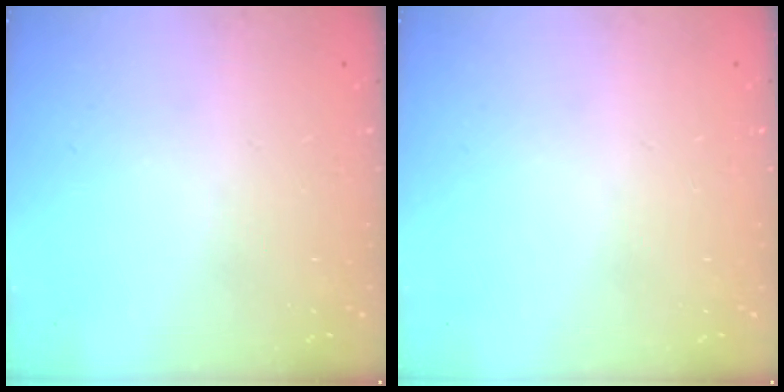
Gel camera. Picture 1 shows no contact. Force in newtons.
{"total": 0.0}